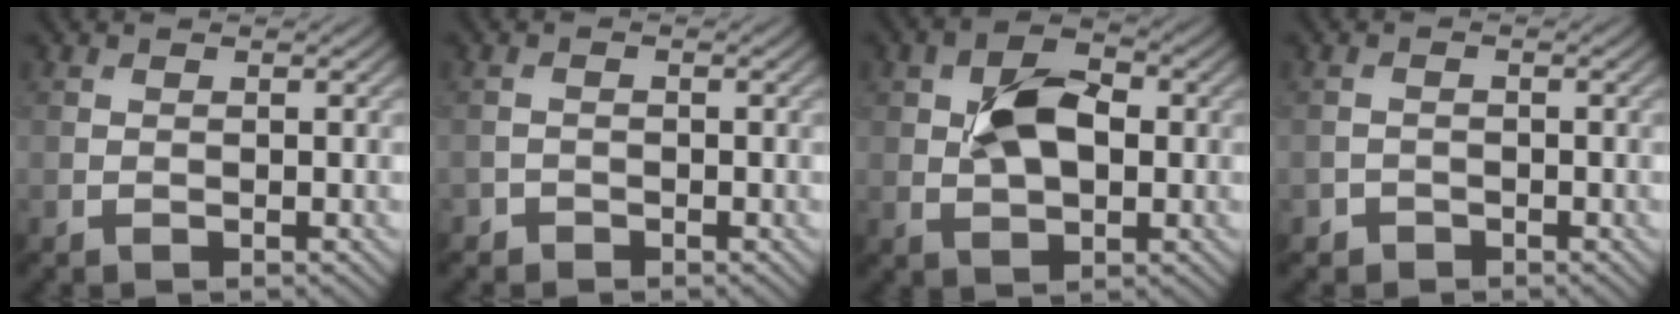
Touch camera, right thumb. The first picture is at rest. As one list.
[{"total": 1.1, "force": [-0.9, 0.6, -0.1], "torque": [0.005, 0.001, -0.019]}, {"total": 7.0, "force": [0.8, 4.2, 5.5], "torque": [-0.101, 0.005, 0.011]}, {"total": 1.3, "force": [-0.9, 0.8, 0.0], "torque": [0.004, 0.001, -0.020]}]